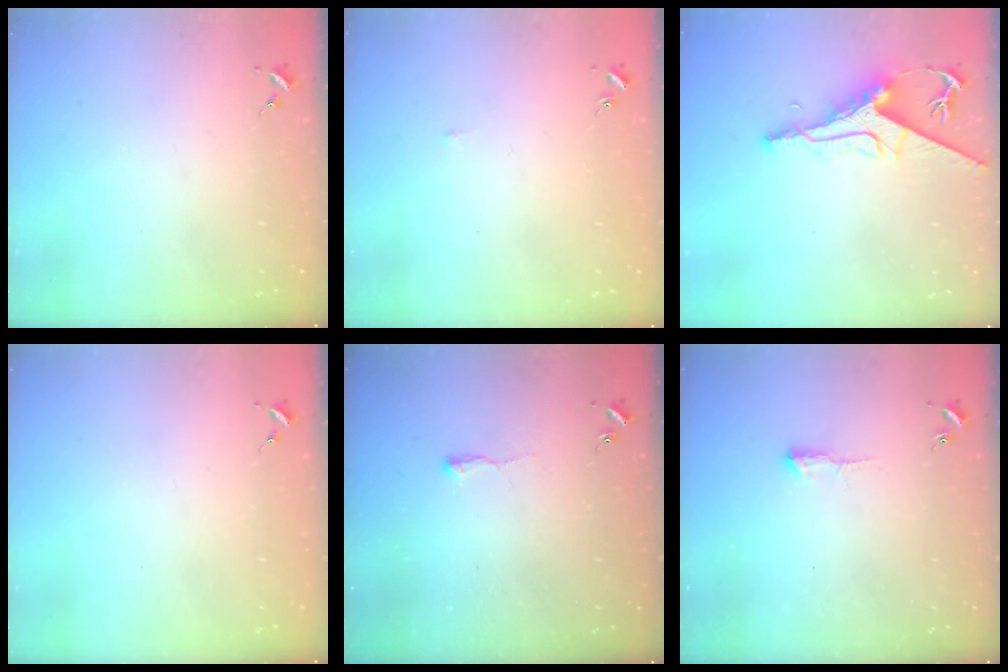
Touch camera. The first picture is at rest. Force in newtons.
{"total": 2.6, "press": 2.6, "slide": 0.3}
{"total": 9.8, "press": 9.7, "slide": 1.1}
{"total": 0.0}
{"total": 3.0, "press": 3.0, "slide": 0.5}
{"total": 3.6, "press": 3.5, "slide": 0.8}